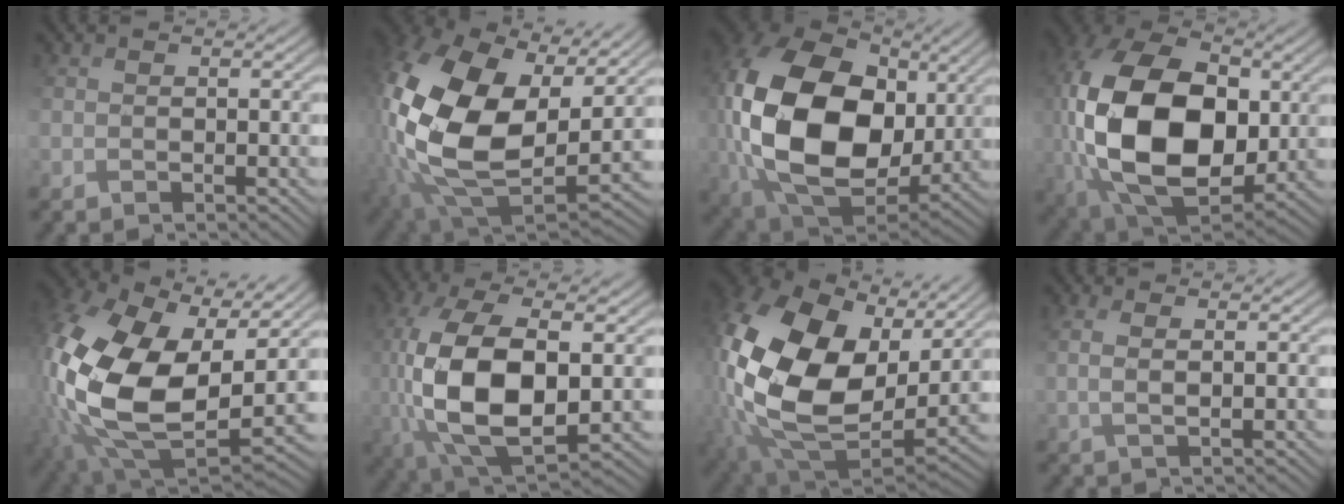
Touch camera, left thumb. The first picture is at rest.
{"total": 20.2, "force": [4.6, 12.7, 15.0], "torque": [-0.377, -0.019, 0.112]}
{"total": 20.9, "force": [2.7, 14.4, 14.9], "torque": [-0.384, -0.021, 0.078]}
{"total": 19.5, "force": [1.5, 12.5, 14.8], "torque": [-0.342, -0.019, 0.054]}
{"total": 19.6, "force": [2.4, 12.3, 15.0], "torque": [-0.375, -0.041, 0.077]}
{"total": 14.5, "force": [0.7, 6.6, 12.9], "torque": [-0.302, -0.011, 0.031]}
{"total": 21.6, "force": [5.9, 14.6, 14.8], "torque": [-0.382, -0.015, 0.144]}
{"total": 2.0, "force": [1.7, -0.5, 1.0], "torque": [-0.024, 0.011, 0.034]}